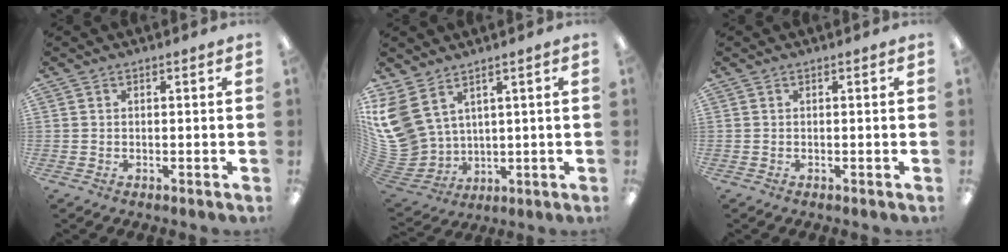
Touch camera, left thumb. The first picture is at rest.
{"total": 13.0, "force": [6.3, 9.3, 6.4], "torque": [-0.174, -0.036, 0.126]}
{"total": 0.0}